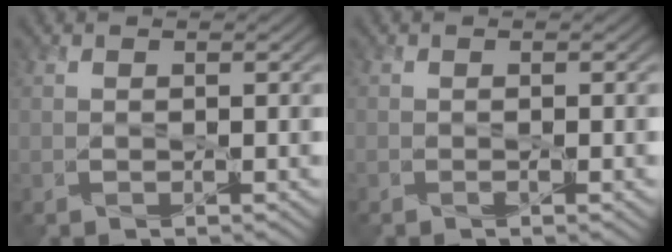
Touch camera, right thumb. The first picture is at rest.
{"total": 0.5, "force": [-0.4, 0.1, 0.4], "torque": [0.001, 0.000, -0.010]}